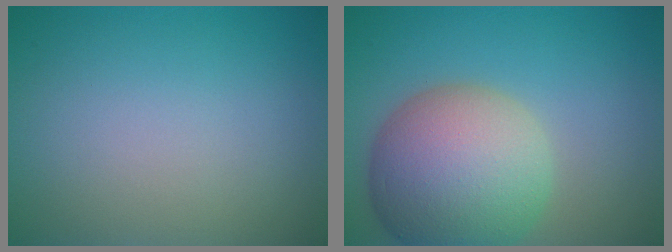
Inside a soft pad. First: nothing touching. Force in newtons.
{"total": 10.5, "press": 10.4, "slide": 0.7}